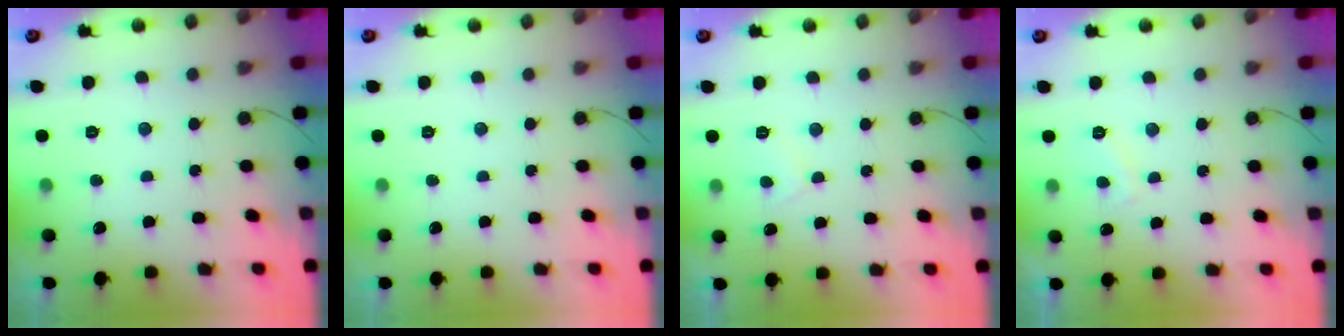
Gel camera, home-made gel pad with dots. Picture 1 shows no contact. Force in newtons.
{"total": 0.0}
{"total": 5.4, "press": 5.4, "slide": 0.5}
{"total": 2.7, "press": 2.5, "slide": 0.8}